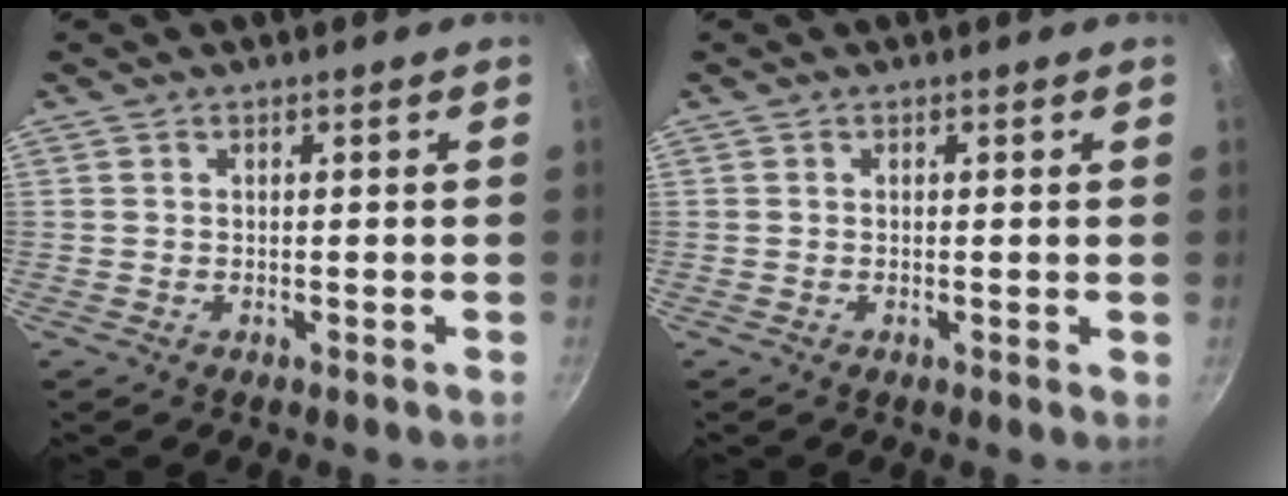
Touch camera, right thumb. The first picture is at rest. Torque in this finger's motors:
{"motor_torque": [-0.51, -0.02, -0.41, 0.14, 0.00]}